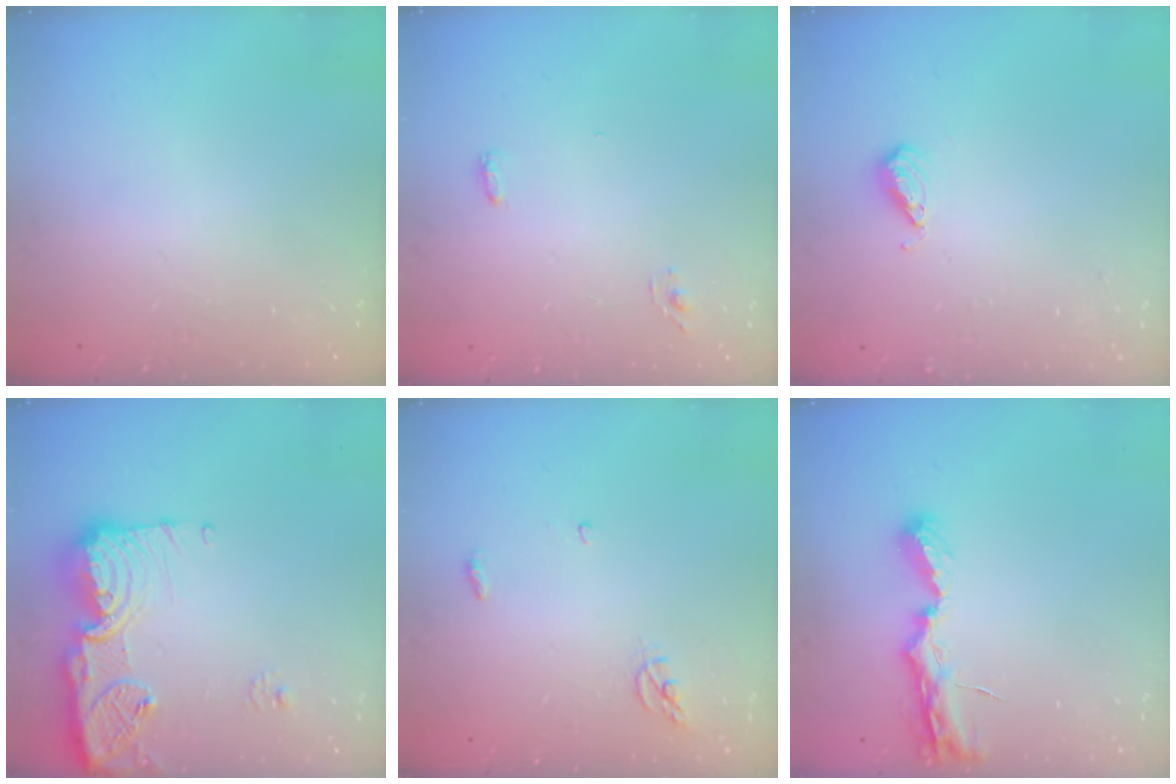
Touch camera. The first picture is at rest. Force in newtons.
{"total": 3.6, "press": 3.2, "slide": 1.6}
{"total": 5.0, "press": 4.8, "slide": 1.3}
{"total": 15.8, "press": 15.7, "slide": 1.4}
{"total": 3.5, "press": 3.5, "slide": 0.2}
{"total": 7.5, "press": 7.5, "slide": 0.4}